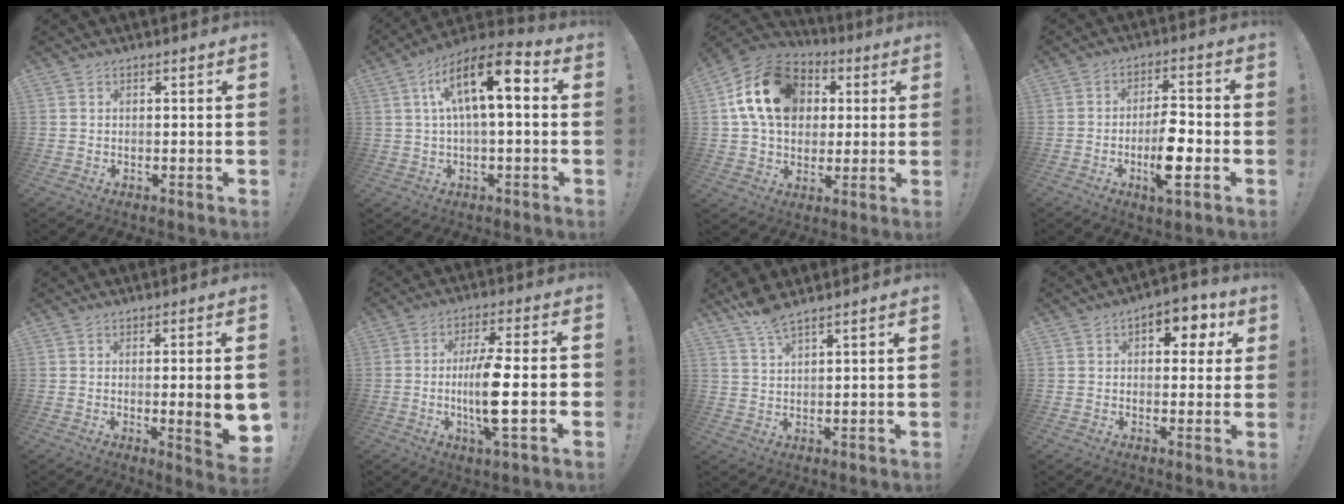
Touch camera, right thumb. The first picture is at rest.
{"total": 14.9, "force": [3.6, 5.5, 13.3], "torque": [-0.218, -0.007, 0.054]}
{"total": 19.4, "force": [5.3, 14.4, 11.8], "torque": [-0.197, 0.001, 0.104]}
{"total": 11.2, "force": [-3.4, 3.5, 10.0], "torque": [-0.169, 0.005, -0.059]}
{"total": 9.3, "force": [-0.7, 0.6, 9.2], "torque": [-0.127, -0.011, -0.009]}
{"total": 14.3, "force": [-1.9, 1.7, 14.1], "torque": [-0.248, -0.008, -0.037]}
{"total": 5.0, "force": [4.4, 0.7, 2.3], "torque": [-0.052, -0.021, 0.080]}
{"total": 7.5, "force": [2.8, 5.1, 4.8], "torque": [-0.050, -0.013, 0.046]}